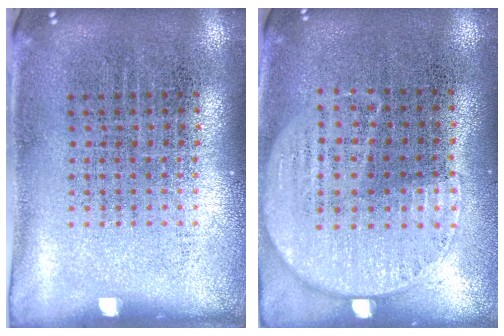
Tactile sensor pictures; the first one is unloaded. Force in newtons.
{"total": 1.2, "press": 1.0, "slide": 0.6}